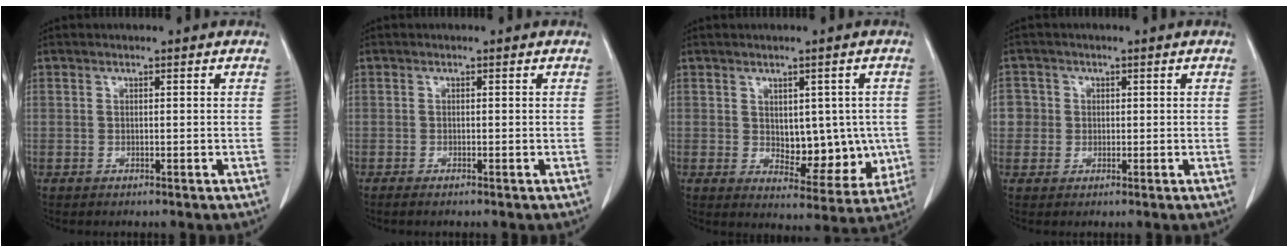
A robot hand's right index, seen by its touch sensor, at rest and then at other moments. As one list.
[{"total": 0.8, "force": [-0.7, 0.0, 0.5], "torque": [-0.012, -0.002, -0.011]}, {"total": 9.1, "force": [-0.1, 5.4, 7.3], "torque": [-0.075, 0.004, 0.017]}, {"total": 3.2, "force": [0.2, 3.2, 0.0], "torque": [0.017, 0.009, 0.002]}]